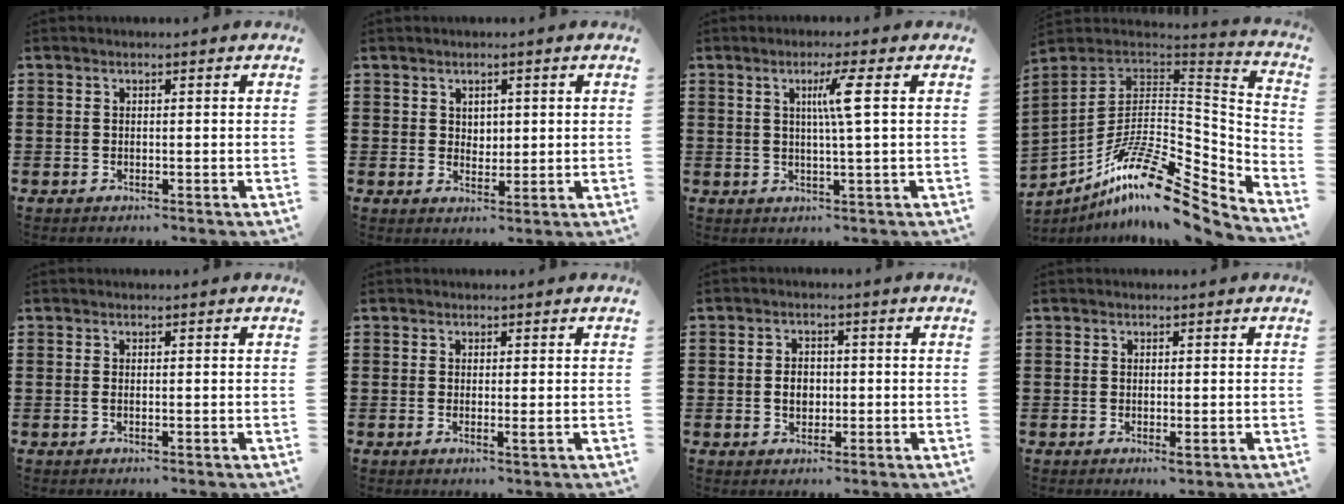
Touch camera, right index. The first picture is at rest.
{"total": 2.0, "force": [1.2, 1.6, 0.5], "torque": [-0.016, 0.009, 0.021]}
{"total": 4.7, "force": [1.2, -0.7, 4.5], "torque": [-0.087, -0.003, 0.013]}
{"total": 15.8, "force": [-9.6, 5.4, 11.4], "torque": [-0.204, 0.006, -0.177]}
{"total": 0.5, "force": [-0.1, 0.1, 0.5], "torque": [-0.011, -0.003, -0.001]}
{"total": 1.0, "force": [0.0, 0.0, 1.0], "torque": [-0.019, -0.005, 0.001]}
{"total": 3.3, "force": [-0.4, 2.3, 2.3], "torque": [-0.040, 0.003, -0.011]}
{"total": 0.9, "force": [-0.1, 0.1, 0.9], "torque": [-0.016, -0.004, -0.001]}